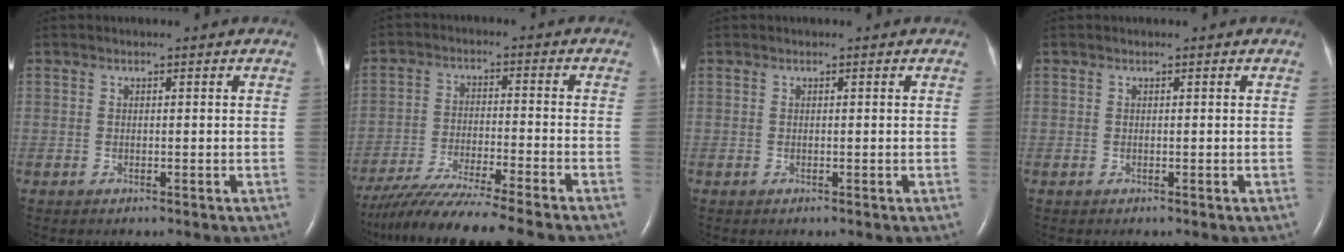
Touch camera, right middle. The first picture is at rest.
{"total": 13.9, "force": [-12.0, -1.2, 7.0], "torque": [-0.113, -0.037, -0.197]}
{"total": 0.0}
{"total": 0.0}